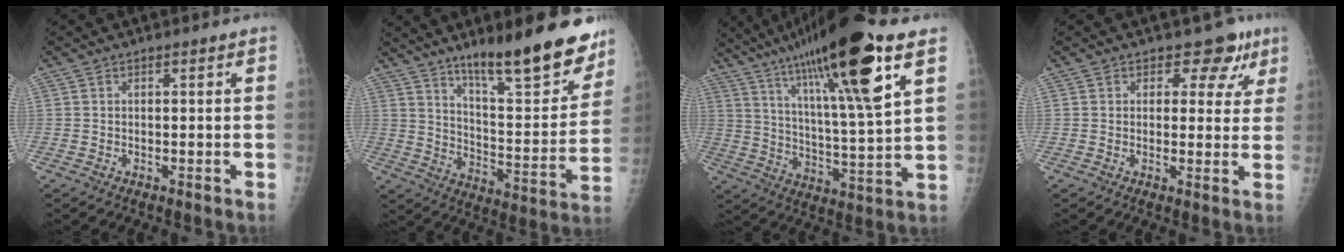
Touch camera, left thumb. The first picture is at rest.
{"total": 21.5, "force": [15.3, 5.1, 14.3], "torque": [-0.173, -0.091, 0.238]}
{"total": 23.6, "force": [13.1, 2.8, 19.4], "torque": [-0.327, -0.036, 0.220]}
{"total": 6.7, "force": [4.1, 4.7, 2.7], "torque": [0.007, -0.016, 0.038]}